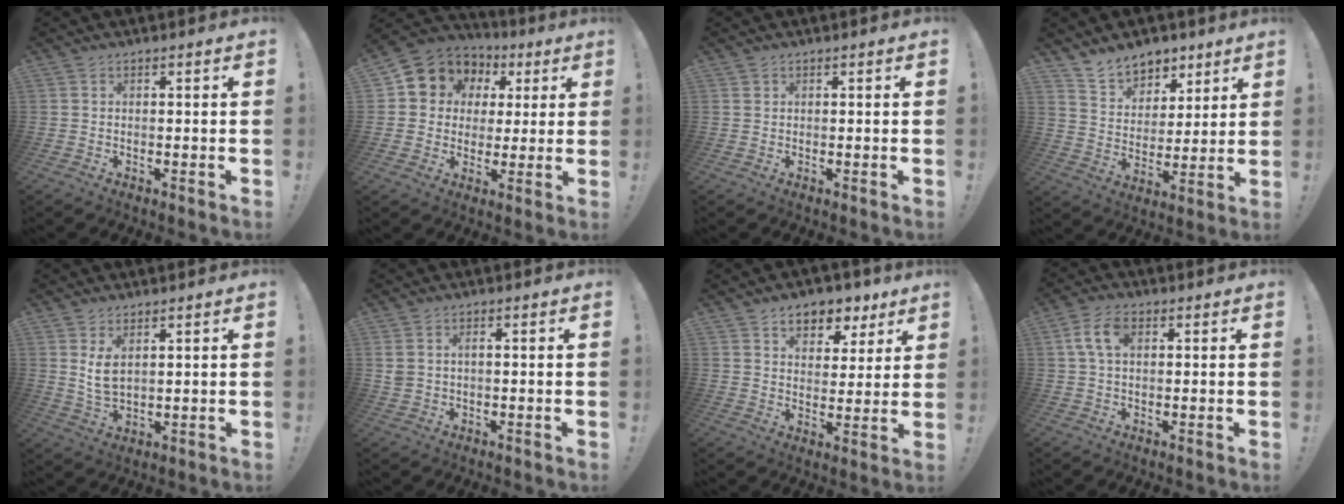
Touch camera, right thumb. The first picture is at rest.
{"total": 8.8, "force": [3.2, 7.9, 2.4], "torque": [-0.033, -0.025, 0.064]}
{"total": 0.8, "force": [0.5, 0.6, 0.0], "torque": [0.005, -0.002, 0.009]}
{"total": 11.3, "force": [9.0, 6.4, 2.3], "torque": [-0.042, -0.069, 0.176]}
{"total": 5.8, "force": [2.2, 3.0, 4.4], "torque": [-0.076, -0.013, 0.039]}
{"total": 2.1, "force": [0.5, 1.3, 1.6], "torque": [-0.027, 0.003, 0.008]}
{"total": 8.2, "force": [5.4, 5.4, 2.9], "torque": [-0.030, -0.039, 0.099]}
{"total": 7.0, "force": [1.9, 4.0, 5.4], "torque": [-0.105, 0.007, 0.036]}